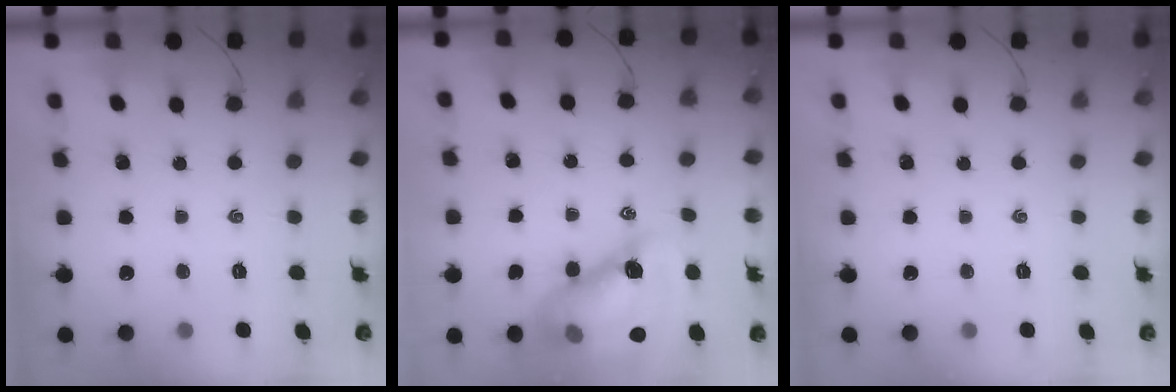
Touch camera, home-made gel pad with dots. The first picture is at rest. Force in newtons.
{"total": 19.3, "press": 18.5, "slide": 5.4}
{"total": 0.0}